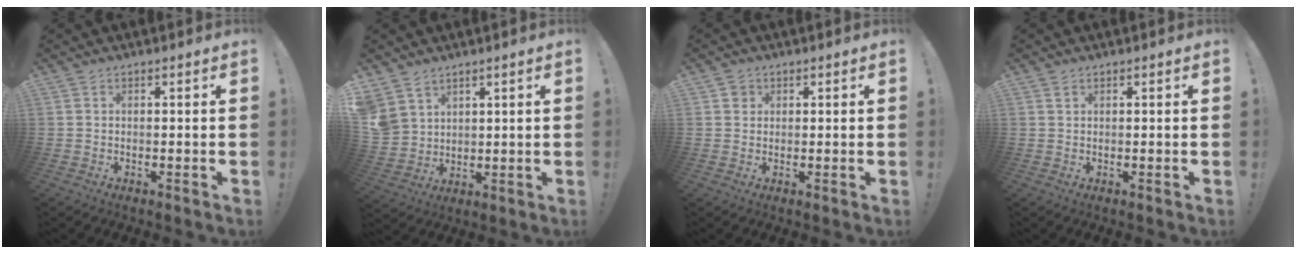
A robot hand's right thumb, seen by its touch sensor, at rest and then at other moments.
{"total": 6.6, "force": [4.3, 4.8, 1.3], "torque": [-0.039, -0.026, 0.093]}
{"total": 2.2, "force": [1.0, 2.0, 0.3], "torque": [0.002, -0.001, 0.017]}
{"total": 0.8, "force": [0.6, 0.4, 0.4], "torque": [-0.002, -0.003, 0.010]}